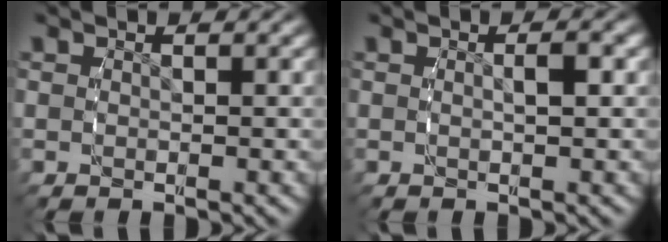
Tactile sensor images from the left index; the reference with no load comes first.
{"total": 1.0, "force": [-0.2, 0.0, 1.0], "torque": [-0.019, -0.003, 0.000]}